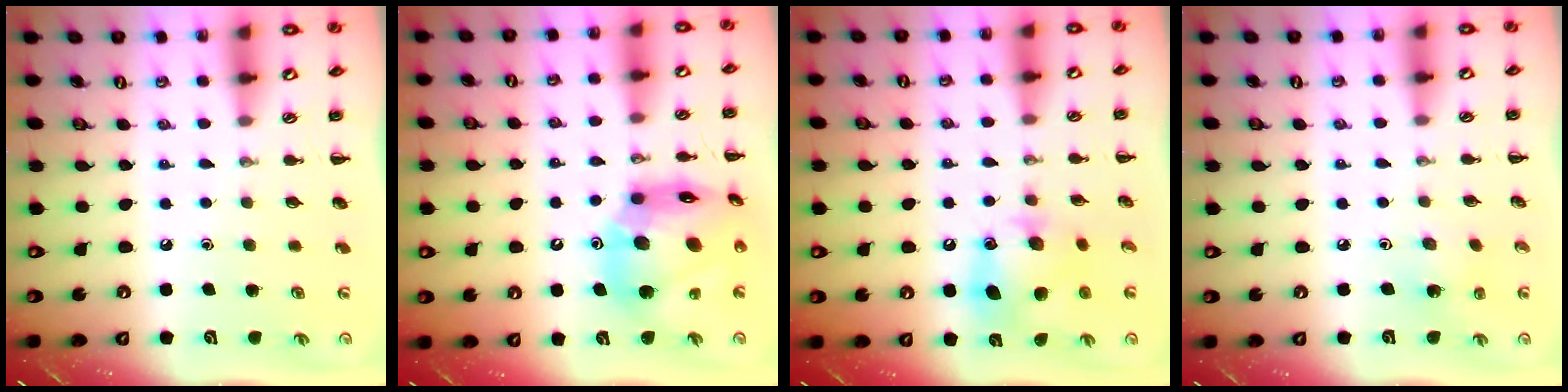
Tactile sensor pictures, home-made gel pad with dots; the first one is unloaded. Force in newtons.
{"total": 18.2, "press": 17.4, "slide": 5.2}
{"total": 11.8, "press": 11.6, "slide": 1.7}
{"total": 2.7, "press": 2.5, "slide": 0.9}